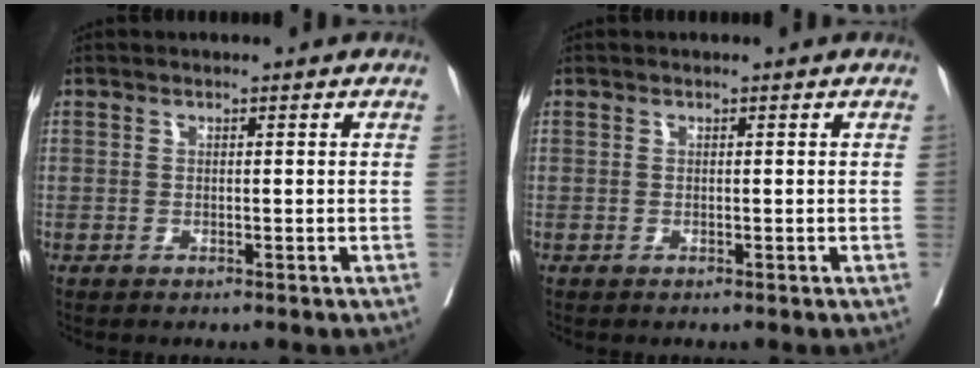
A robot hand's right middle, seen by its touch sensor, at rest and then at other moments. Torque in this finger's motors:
{"motor_torque": [-0.01, -0.01, 0.02, 0.00]}